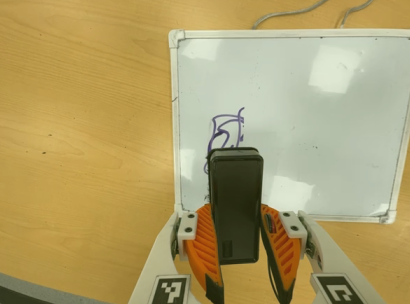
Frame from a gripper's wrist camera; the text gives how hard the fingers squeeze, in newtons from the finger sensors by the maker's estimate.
{"total": 5.6, "left": 5.0, "right": 6.2}